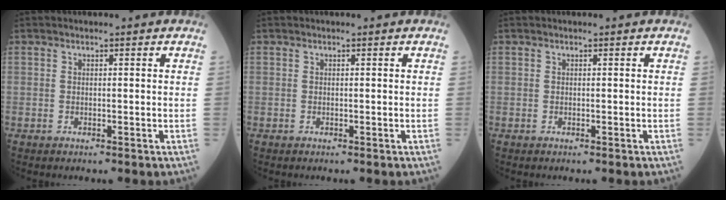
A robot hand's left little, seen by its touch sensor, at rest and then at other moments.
{"total": 0.0}
{"total": 0.0}